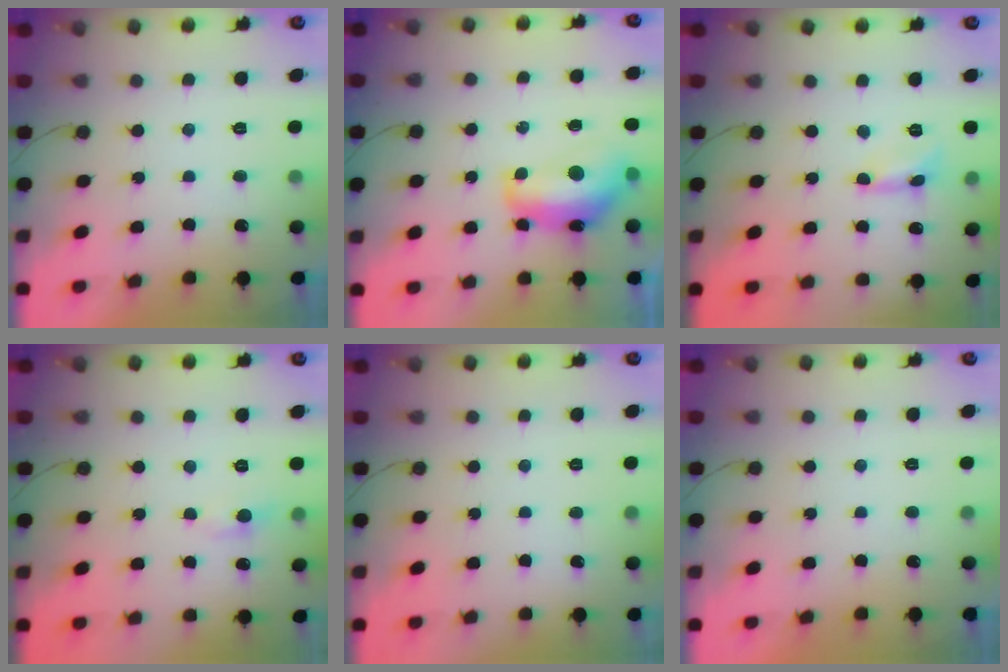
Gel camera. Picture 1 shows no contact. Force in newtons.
{"total": 12.7, "press": 12.7, "slide": 0.9}
{"total": 1.6, "press": 1.6, "slide": 0.1}
{"total": 3.9, "press": 3.8, "slide": 0.5}
{"total": 0.0}
{"total": 0.0}